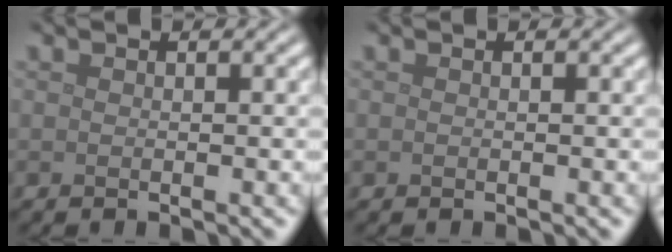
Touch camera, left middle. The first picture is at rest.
{"total": 0.0}